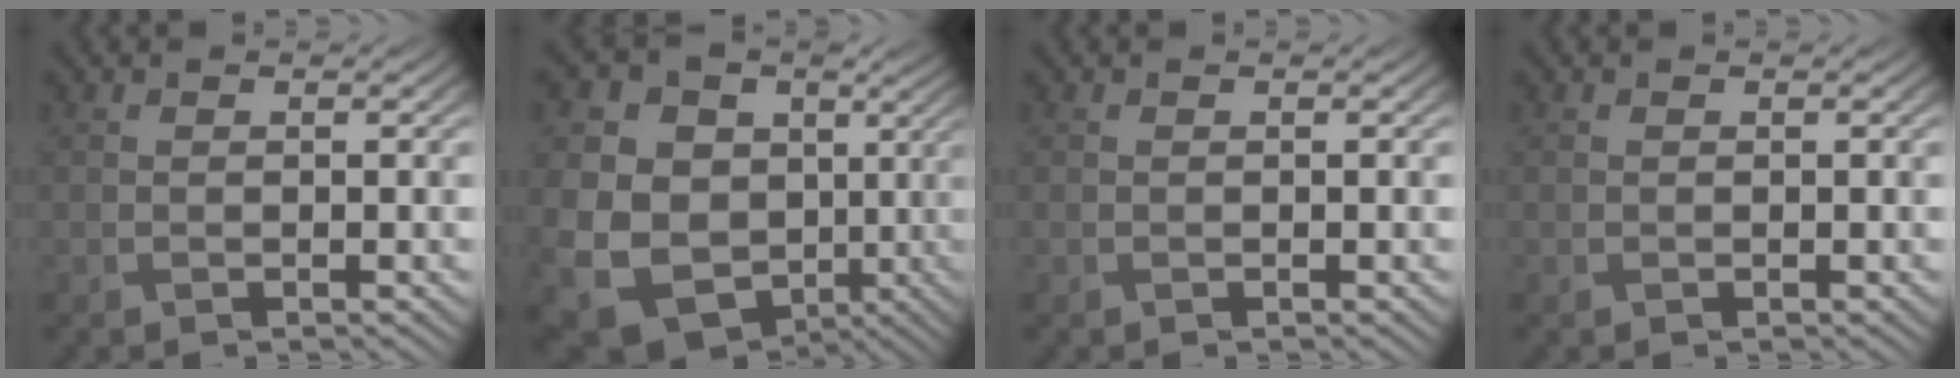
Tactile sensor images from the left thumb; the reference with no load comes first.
{"total": 20.0, "force": [2.1, 17.2, 9.9], "torque": [-0.252, 0.006, 0.053]}
{"total": 0.0}
{"total": 0.0}